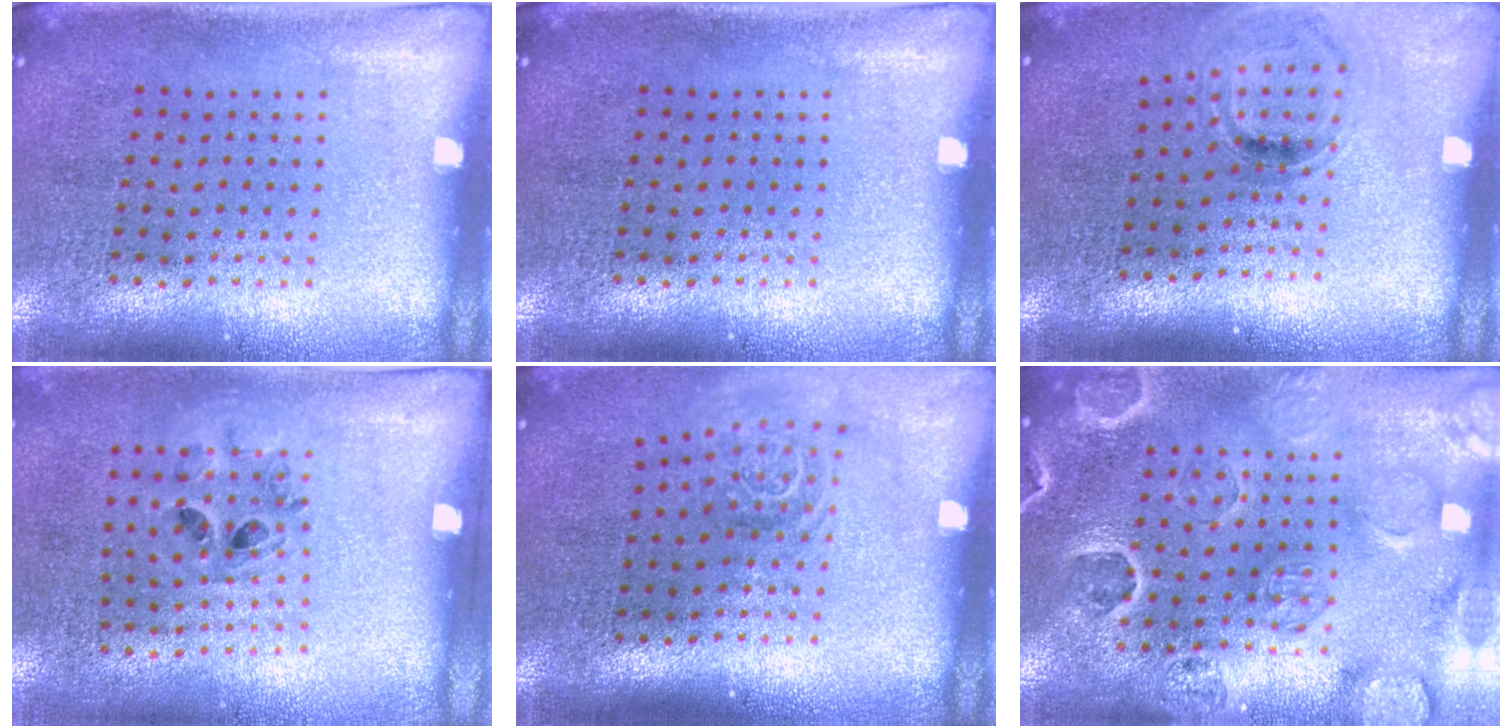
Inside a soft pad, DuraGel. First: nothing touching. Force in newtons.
{"total": 0.0}
{"total": 0.9, "press": 0.8, "slide": 0.3}
{"total": 0.9, "press": 0.8, "slide": 0.5}
{"total": 1.6, "press": 1.1, "slide": 1.1}
{"total": 2.7, "press": 2.6, "slide": 0.8}